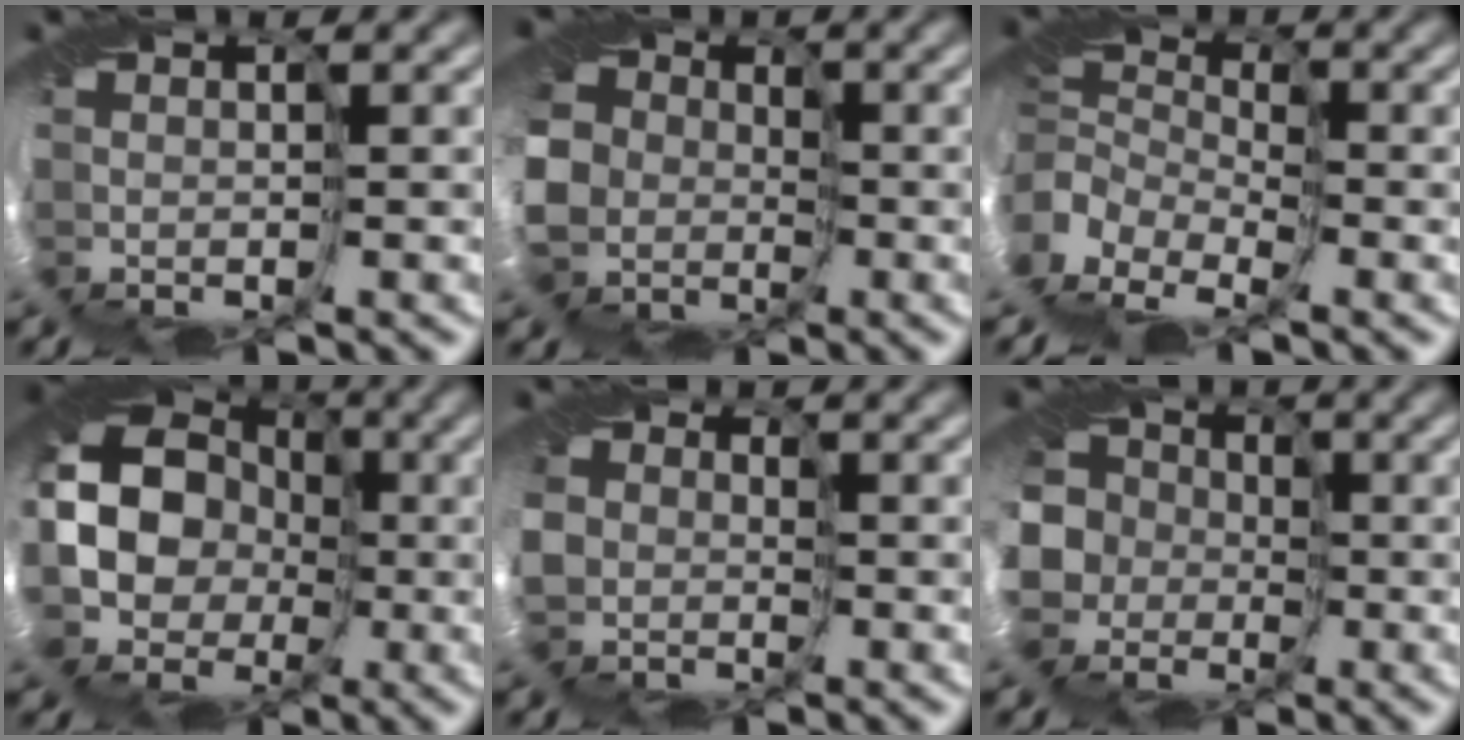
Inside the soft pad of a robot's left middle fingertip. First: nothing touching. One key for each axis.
{"total": 9.2, "fx": -1.4, "fy": 7.9, "fz": 4.5, "tx": -0.092, "ty": -0.032, "tz": -0.069}
{"total": 6.3, "fx": -5.1, "fy": 3.2, "fz": 1.8, "tx": -0.015, "ty": -0.019, "tz": -0.105}
{"total": 16.9, "fx": -3.2, "fy": 15.5, "fz": 6.2, "tx": -0.131, "ty": -0.010, "tz": -0.109}
{"total": 2.6, "fx": -0.9, "fy": 2.4, "fz": 0.3, "tx": -0.003, "ty": -0.017, "tz": -0.030}
{"total": 8.5, "fx": -2.4, "fy": 7.5, "fz": 3.3, "tx": -0.078, "ty": 0.001, "tz": -0.089}